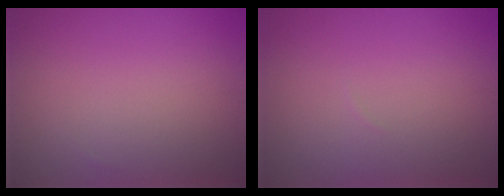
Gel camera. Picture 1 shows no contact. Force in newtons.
{"total": 0.0}